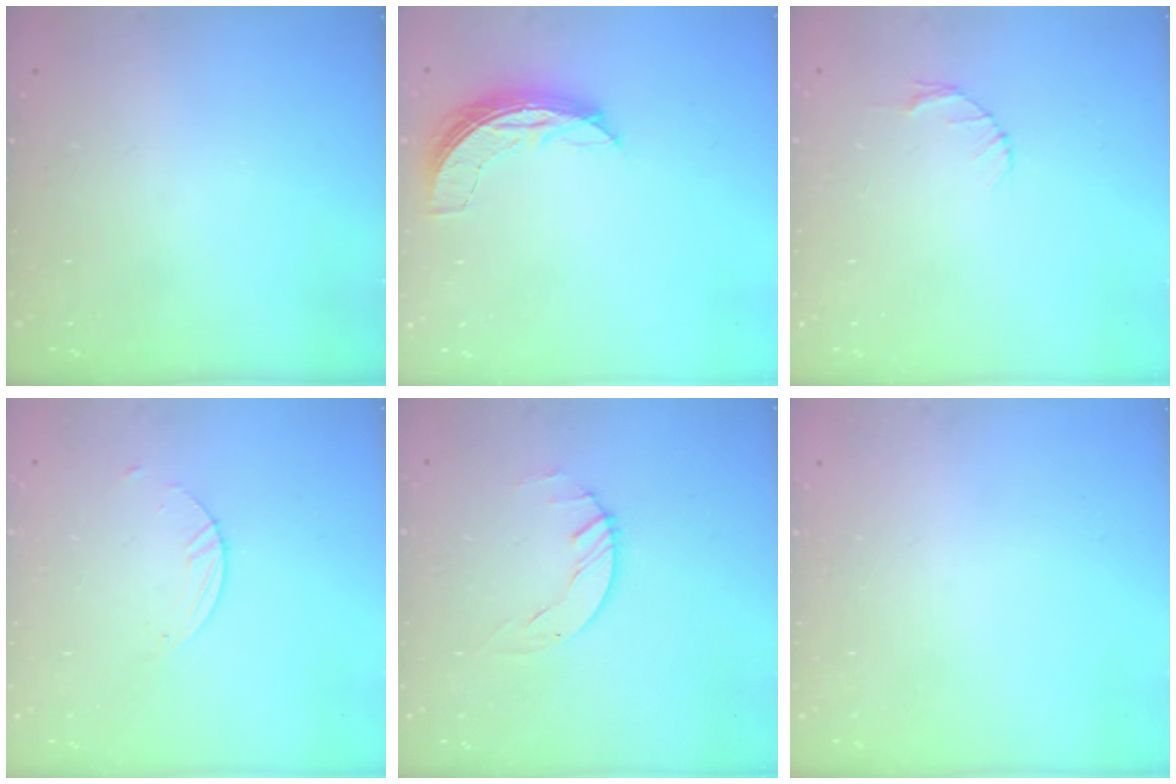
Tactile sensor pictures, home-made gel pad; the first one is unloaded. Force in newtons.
{"total": 6.8, "press": 6.8, "slide": 0.6}
{"total": 2.6, "press": 2.6, "slide": 0.3}
{"total": 1.8, "press": 1.8, "slide": 0.1}
{"total": 1.5, "press": 1.5, "slide": 0.2}
{"total": 0.0}